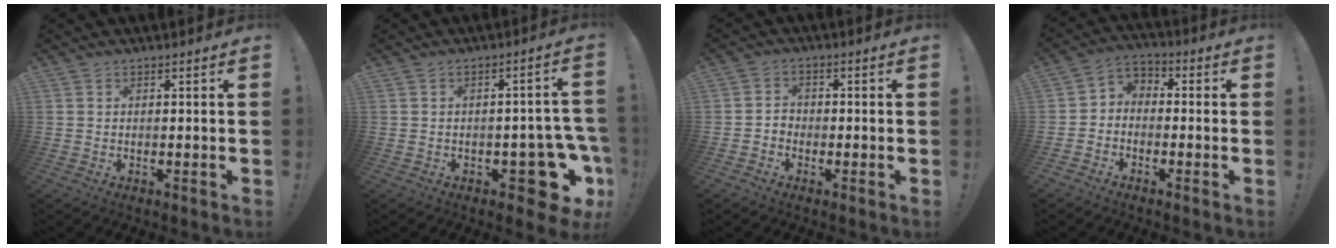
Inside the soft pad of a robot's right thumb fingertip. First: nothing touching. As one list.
[{"total": 12.5, "force": [-5.3, 6.2, 9.4], "torque": [-0.088, 0.036, -0.076]}, {"total": 3.0, "force": [-1.8, 2.2, 0.9], "torque": [-0.027, 0.009, -0.035]}, {"total": 5.4, "force": [-3.9, 3.4, 1.5], "torque": [-0.028, 0.024, -0.074]}]